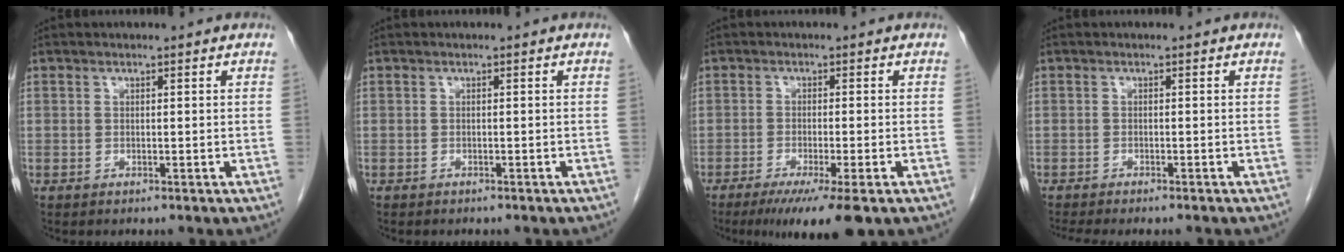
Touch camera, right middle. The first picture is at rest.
{"total": 2.4, "force": [-2.0, 0.9, 1.0], "torque": [-0.023, -0.003, -0.017]}
{"total": 7.9, "force": [-5.2, 0.2, 6.0], "torque": [-0.088, -0.019, -0.081]}
{"total": 7.3, "force": [-6.6, 1.1, 3.0], "torque": [-0.035, -0.007, -0.092]}